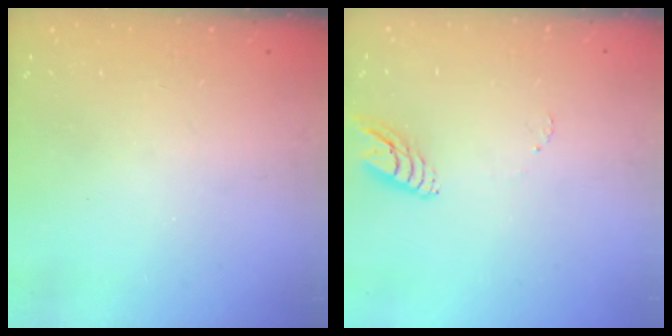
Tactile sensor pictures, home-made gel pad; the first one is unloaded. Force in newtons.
{"total": 6.0, "press": 6.0, "slide": 0.5}